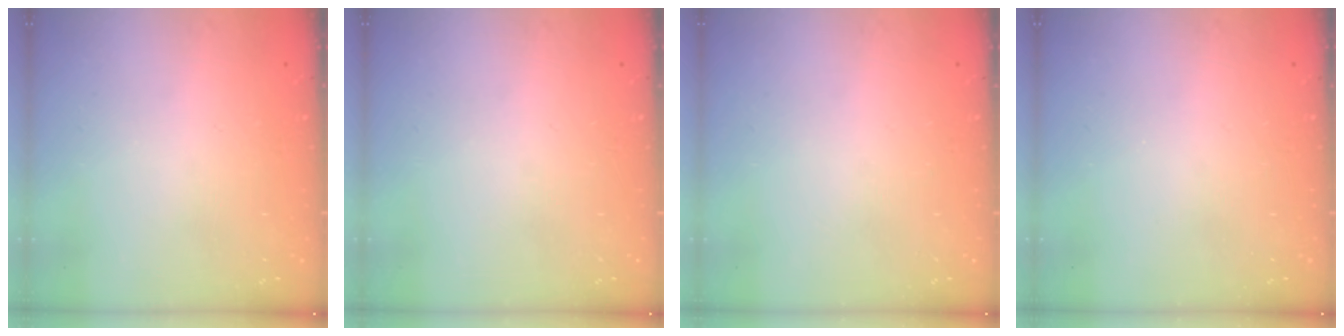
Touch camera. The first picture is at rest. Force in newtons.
{"total": 0.0}
{"total": 0.0}
{"total": 0.0}